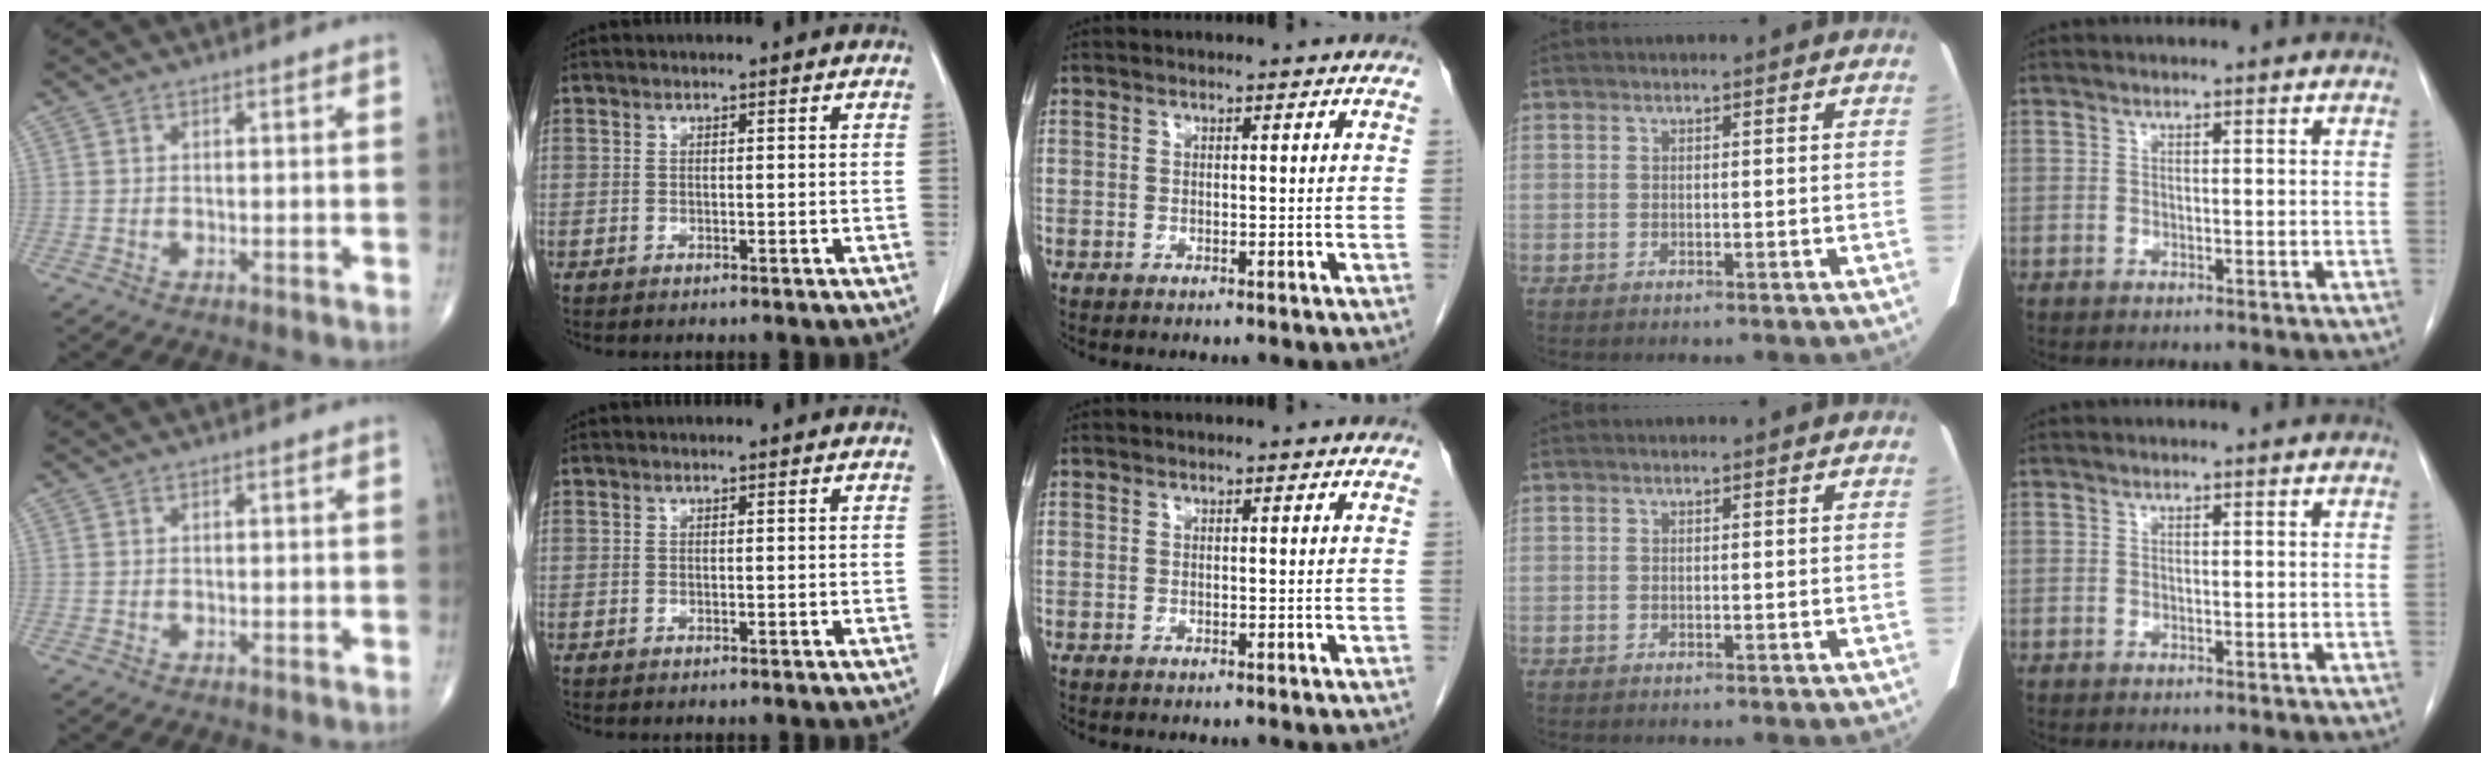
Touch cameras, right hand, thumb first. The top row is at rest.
{}